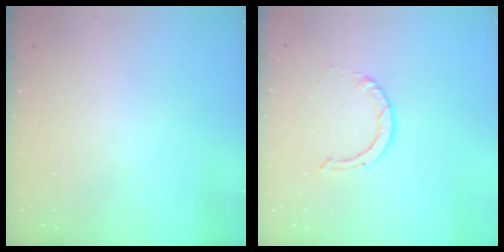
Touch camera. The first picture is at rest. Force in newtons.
{"total": 0.9, "press": 0.9, "slide": 0.1}